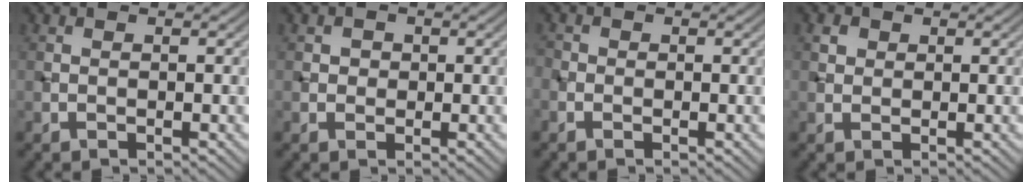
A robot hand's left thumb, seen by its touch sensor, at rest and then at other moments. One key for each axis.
{"total": 1.3, "fx": 0.2, "fy": 1.3, "fz": 0.3, "tx": -0.001, "ty": -0.002, "tz": 0.001}
{"total": 1.2, "fx": -0.6, "fy": 1.0, "fz": 0.4, "tx": -0.007, "ty": -0.004, "tz": -0.014}
{"total": 1.4, "fx": 0.6, "fy": 1.2, "fz": 0.4, "tx": -0.008, "ty": 0.001, "tz": 0.009}